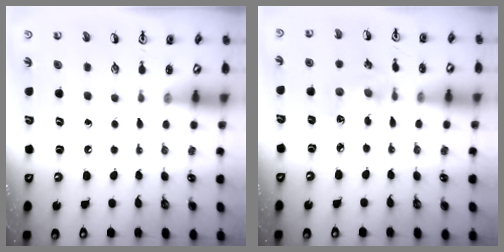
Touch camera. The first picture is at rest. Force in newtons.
{"total": 8.3, "press": 8.3, "slide": 0.5}